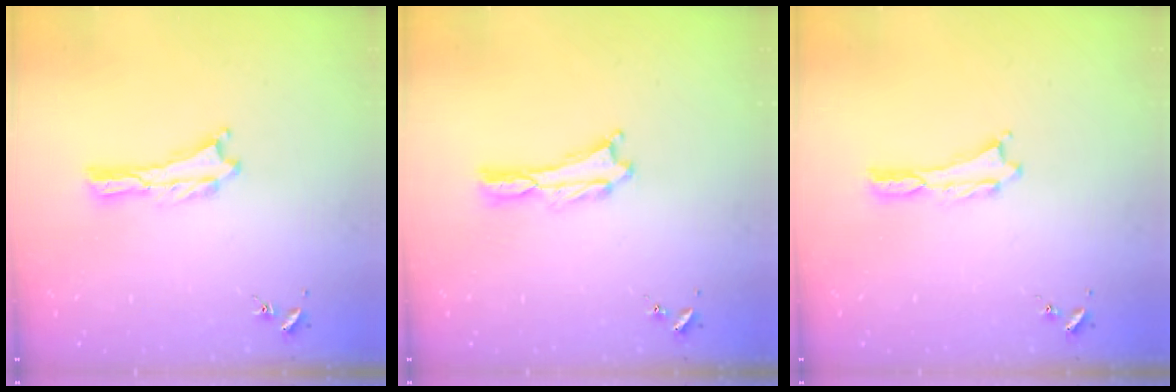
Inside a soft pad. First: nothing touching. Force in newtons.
{"total": 0.0}
{"total": 0.0}